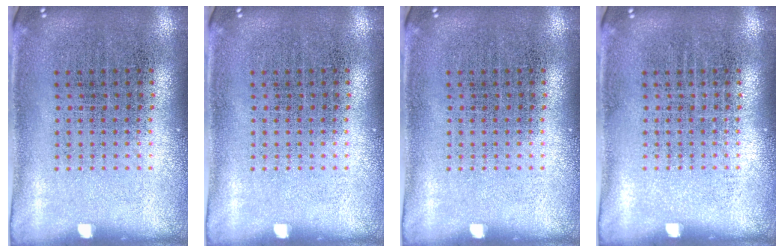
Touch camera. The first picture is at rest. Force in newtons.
{"total": 0.0}
{"total": 0.0}
{"total": 0.0}